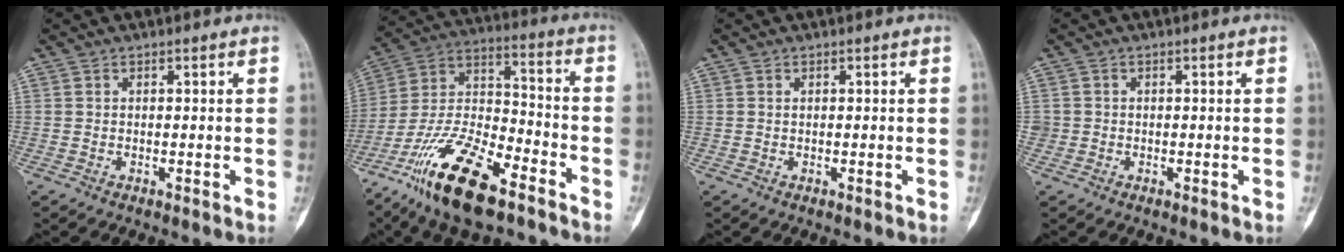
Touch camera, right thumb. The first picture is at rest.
{"total": 20.2, "force": [-13.1, 7.4, 13.5], "torque": [-0.258, 0.068, -0.241]}
{"total": 0.0}
{"total": 1.3, "force": [-0.3, 1.2, -0.1], "torque": [0.014, 0.008, -0.009]}